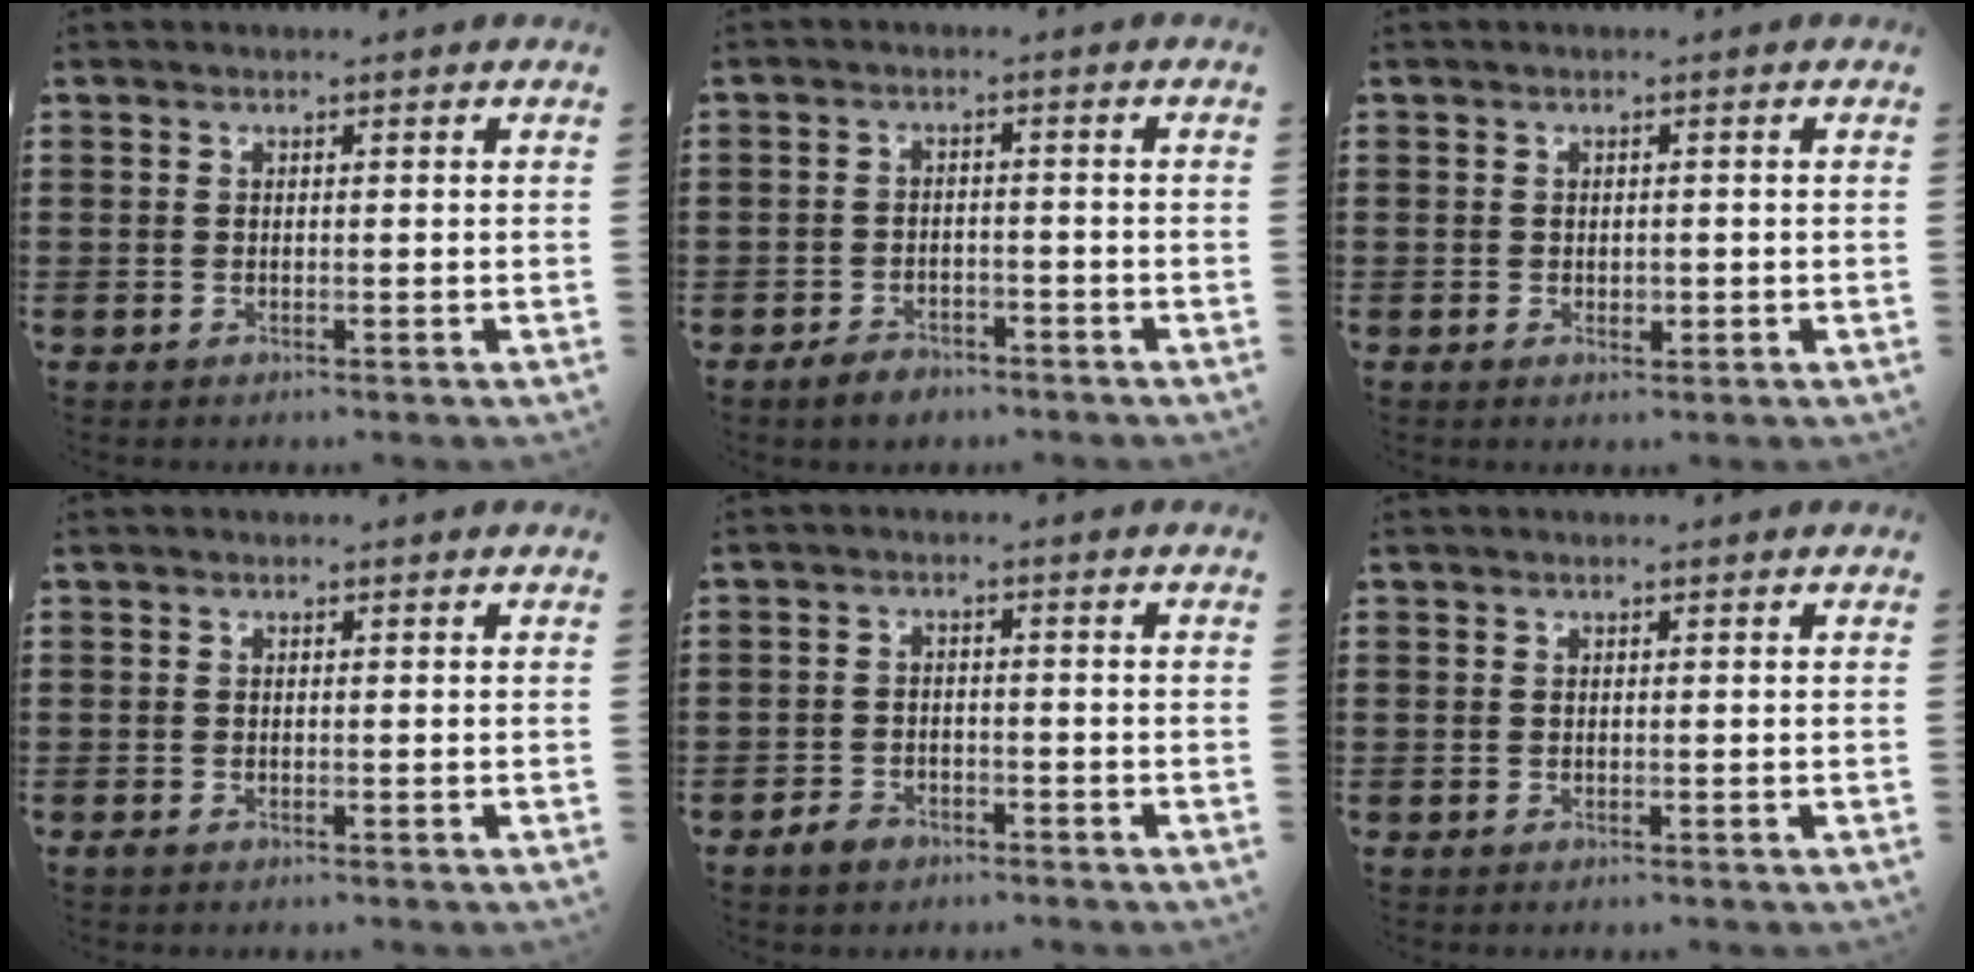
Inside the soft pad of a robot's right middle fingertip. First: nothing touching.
{"total": 2.5, "force": [-2.3, 0.9, 0.4], "torque": [-0.015, 0.003, -0.046]}
{"total": 1.0, "force": [-0.1, 0.6, 0.8], "torque": [-0.008, -0.003, -0.003]}
{"total": 0.0}
{"total": 2.4, "force": [-2.0, 1.2, 0.7], "torque": [-0.018, 0.003, -0.042]}
{"total": 0.0}